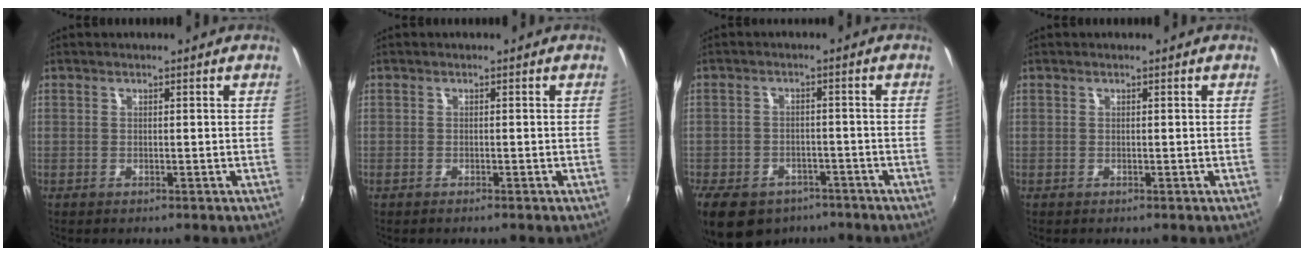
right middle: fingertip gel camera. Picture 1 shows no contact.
{"total": 0.8, "force": [-0.7, 0.1, 0.3], "torque": [-0.007, -0.003, -0.014]}
{"total": 12.7, "force": [-8.7, 7.6, 5.4], "torque": [-0.139, -0.012, -0.131]}
{"total": 0.0}